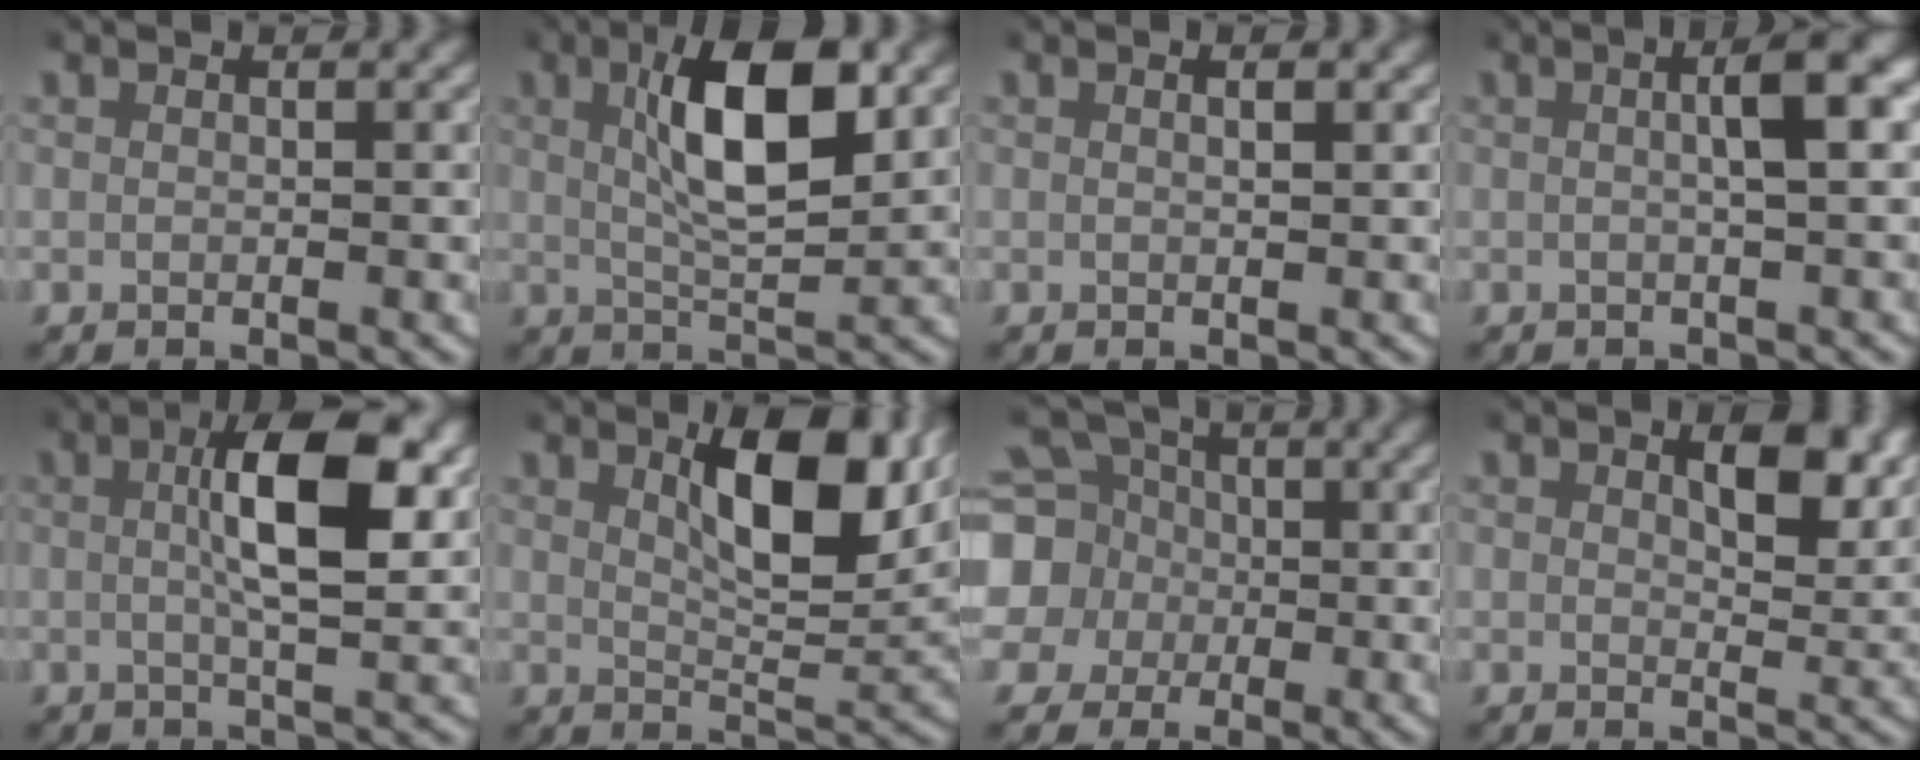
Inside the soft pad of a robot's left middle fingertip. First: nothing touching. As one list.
[{"total": 7.5, "force": [1.9, 2.2, 6.9], "torque": [-0.118, 0.005, 0.031]}, {"total": 0.7, "force": [0.3, 0.0, 0.6], "torque": [-0.009, 0.002, 0.005]}, {"total": 4.0, "force": [0.5, 0.5, 3.9], "torque": [-0.059, 0.017, 0.000]}, {"total": 7.7, "force": [1.4, 2.1, 7.3], "torque": [-0.116, 0.012, 0.015]}, {"total": 8.2, "force": [3.8, 2.9, 6.7], "torque": [-0.098, 0.001, 0.059]}, {"total": 10.1, "force": [-0.1, 9.5, 3.5], "torque": [-0.098, -0.027, -0.012]}, {"total": 4.6, "force": [2.3, 1.9, 3.5], "torque": [-0.041, -0.001, 0.031]}]